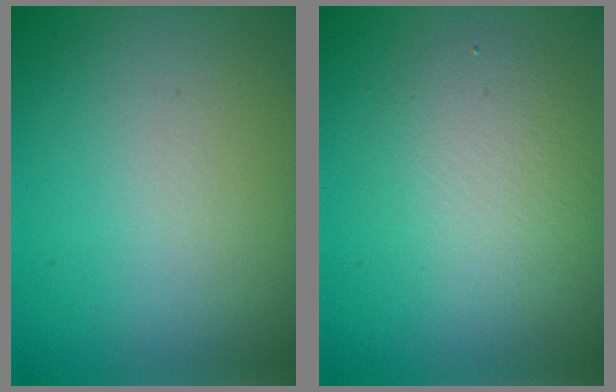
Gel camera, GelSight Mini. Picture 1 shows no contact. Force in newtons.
{"total": 3.4, "press": 3.4, "slide": 0.1}